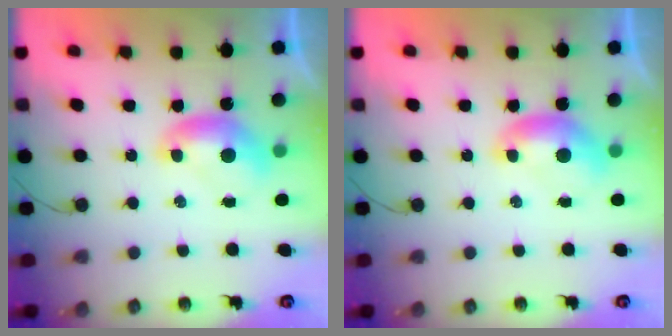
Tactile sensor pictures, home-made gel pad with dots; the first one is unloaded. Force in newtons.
{"total": 0.0}